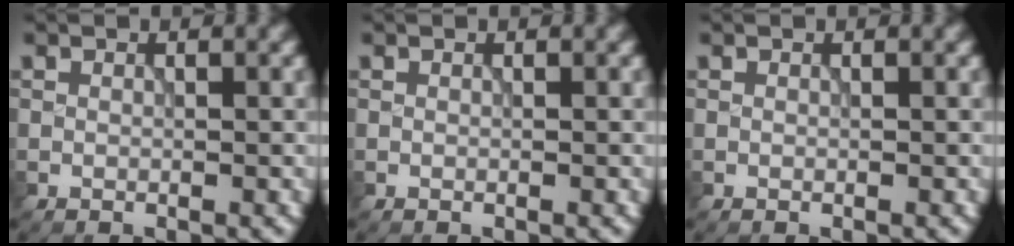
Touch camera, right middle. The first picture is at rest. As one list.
[{"total": 0.0}, {"total": 0.0}]